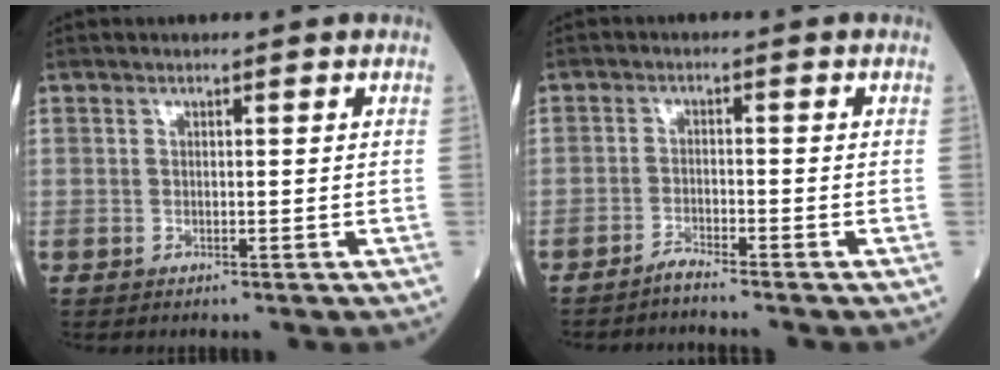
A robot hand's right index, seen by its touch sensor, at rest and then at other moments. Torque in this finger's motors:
{"motor_torque": [-0.10, -0.34, 0.04, 0.02]}